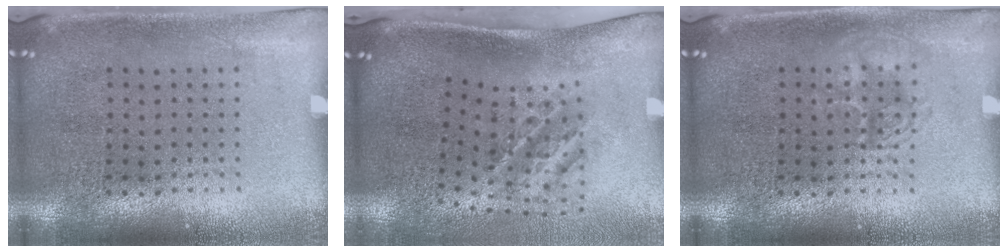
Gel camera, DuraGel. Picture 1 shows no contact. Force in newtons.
{"total": 1.6, "press": 1.2, "slide": 1.1}
{"total": 1.9, "press": 1.9, "slide": 0.3}